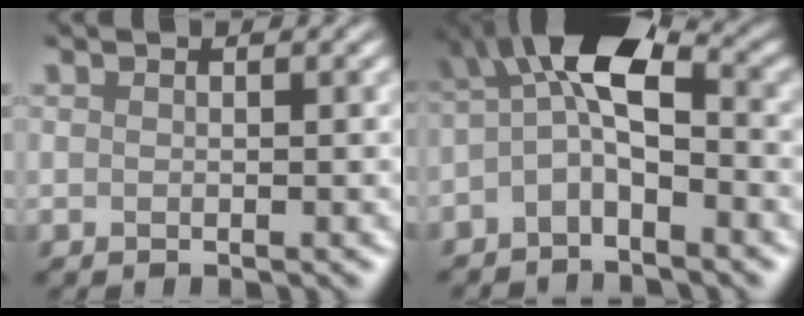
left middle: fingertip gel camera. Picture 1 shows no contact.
{"total": 4.3, "force": [-1.5, 1.2, 3.8], "torque": [-0.102, 0.024, -0.018]}